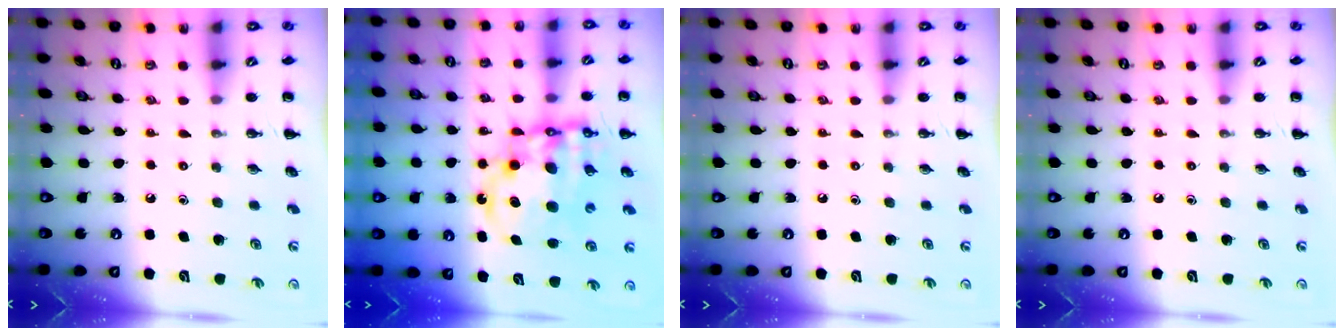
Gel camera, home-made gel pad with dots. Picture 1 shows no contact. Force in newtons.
{"total": 16.1, "press": 15.7, "slide": 3.6}
{"total": 0.0}
{"total": 0.0}